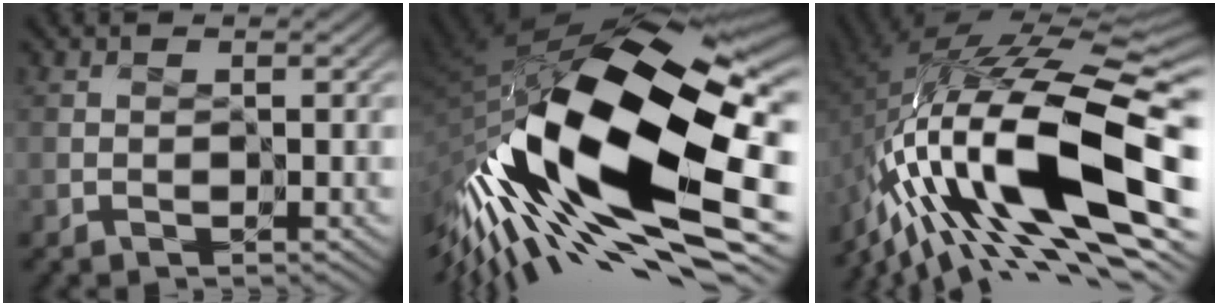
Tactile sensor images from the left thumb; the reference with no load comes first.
{"total": 20.5, "force": [-3.8, 8.3, 18.4], "torque": [-0.373, -0.042, -0.068]}
{"total": 18.0, "force": [-5.7, 6.8, 15.7], "torque": [-0.291, 0.023, -0.118]}